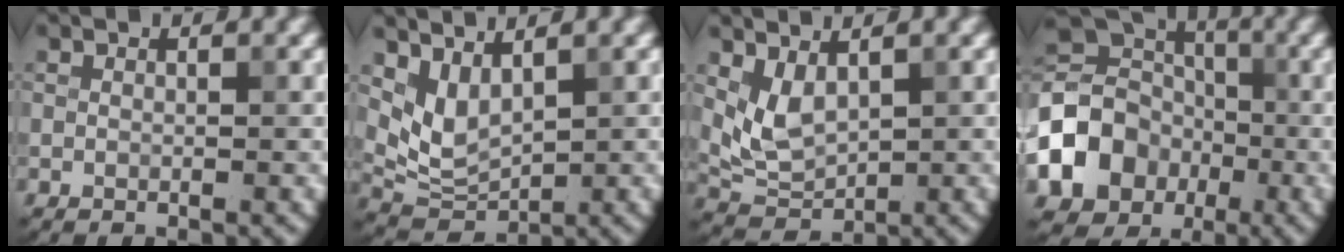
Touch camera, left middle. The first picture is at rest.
{"total": 3.6, "force": [2.1, 1.9, 2.3], "torque": [-0.055, -0.013, 0.051]}
{"total": 3.1, "force": [1.3, 1.7, 2.2], "torque": [-0.051, -0.008, 0.035]}
{"total": 8.9, "force": [-2.6, 7.3, 4.4], "torque": [-0.080, 0.003, -0.063]}